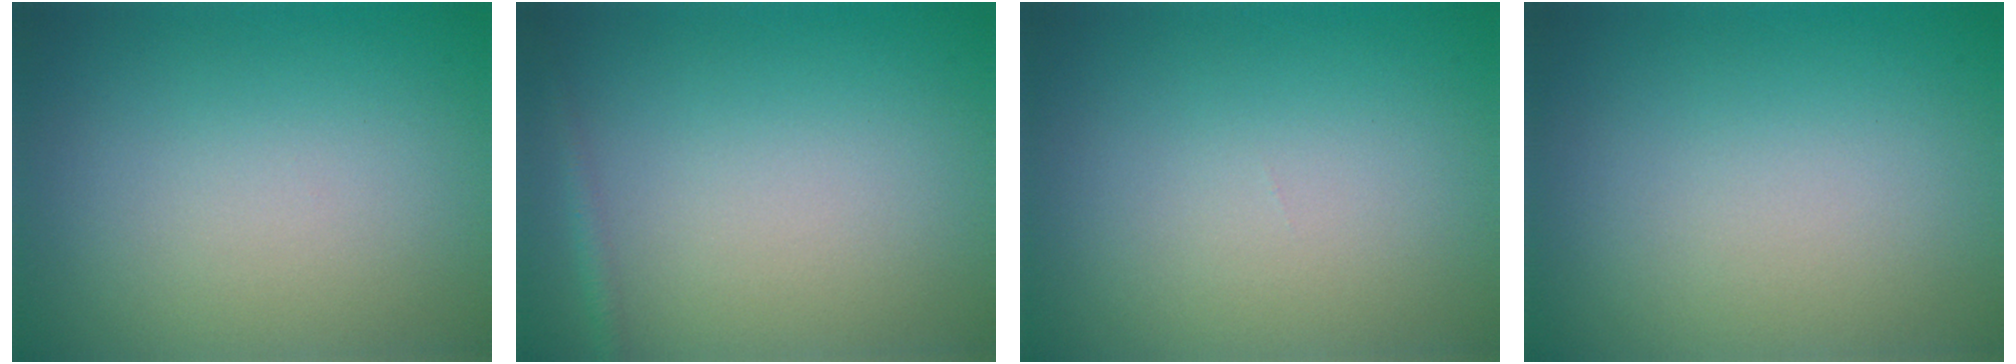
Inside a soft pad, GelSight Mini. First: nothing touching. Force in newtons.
{"total": 0.9, "press": 0.9, "slide": 0.1}
{"total": 0.0}
{"total": 0.0}